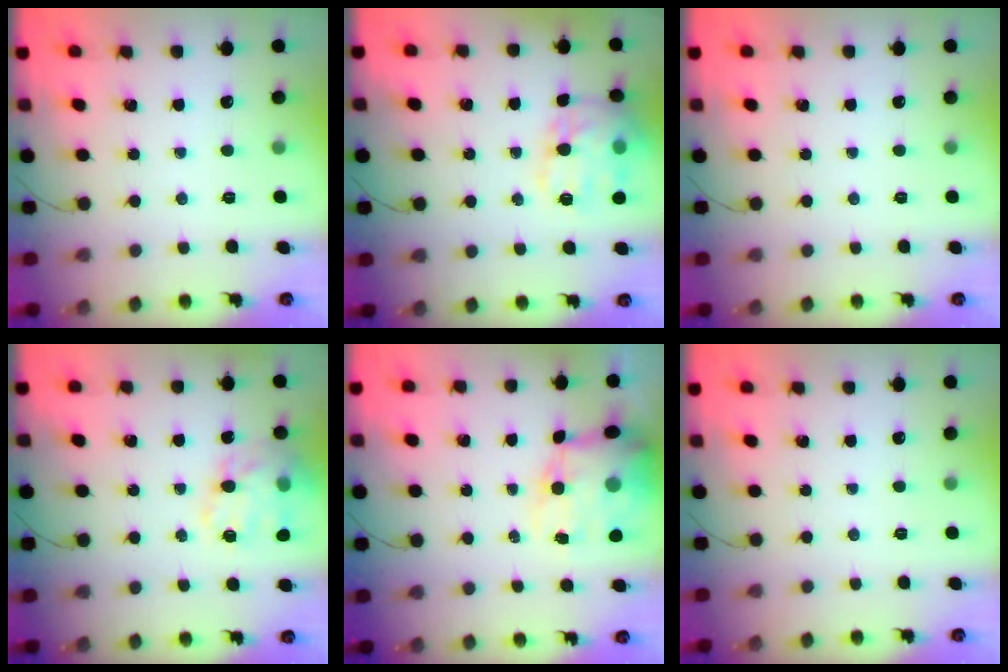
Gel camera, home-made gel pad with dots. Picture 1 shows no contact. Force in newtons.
{"total": 17.0, "press": 16.9, "slide": 1.8}
{"total": 0.0}
{"total": 18.7, "press": 18.4, "slide": 3.2}
{"total": 14.2, "press": 13.8, "slide": 3.5}
{"total": 0.0}